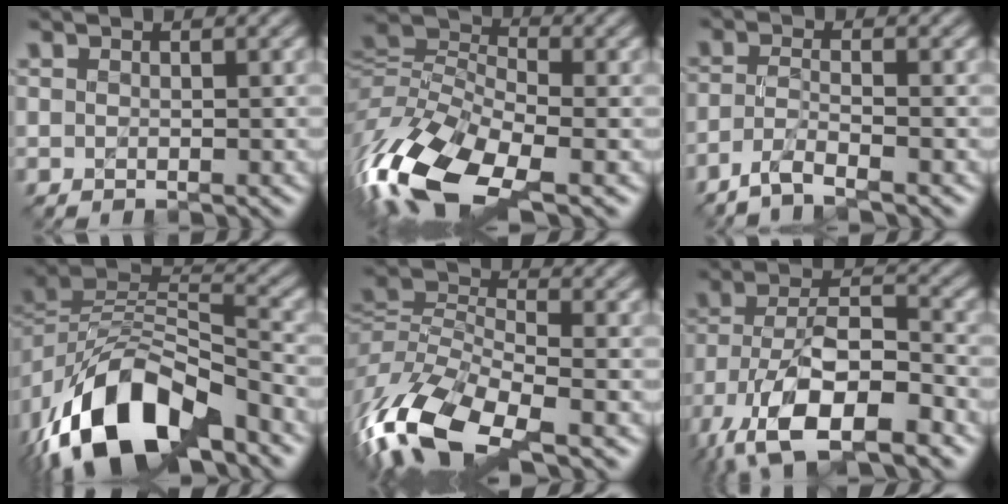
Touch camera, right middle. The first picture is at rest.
{"total": 13.0, "force": [-5.3, 6.3, 10.1], "torque": [-0.230, -0.007, -0.109]}
{"total": 3.4, "force": [-2.6, 0.5, 2.0], "torque": [-0.040, 0.000, -0.061]}
{"total": 13.2, "force": [-7.7, 6.9, 8.2], "torque": [-0.152, -0.001, -0.138]}
{"total": 11.8, "force": [-5.9, 5.2, 8.8], "torque": [-0.192, -0.013, -0.117]}
{"total": 12.7, "force": [-6.9, 5.7, 9.0], "torque": [-0.178, -0.010, -0.123]}